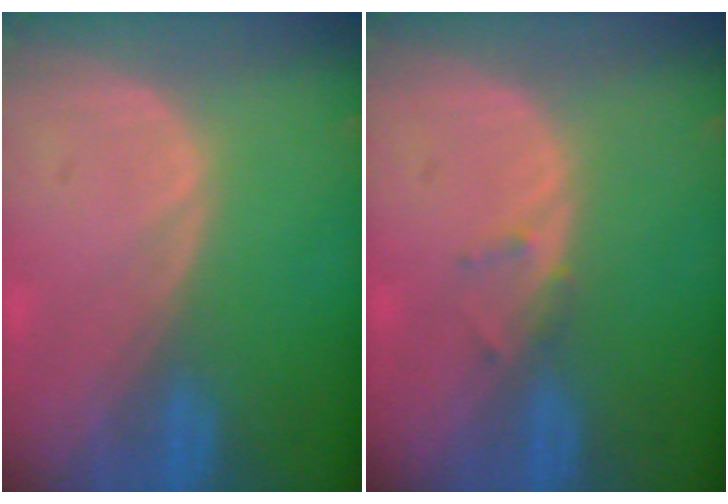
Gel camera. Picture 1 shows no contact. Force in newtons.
{"total": 1.3, "press": 1.1, "slide": 0.8}